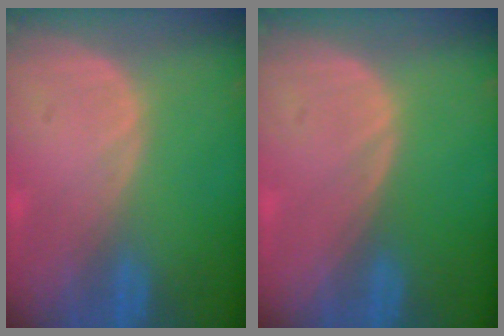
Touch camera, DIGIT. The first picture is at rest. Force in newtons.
{"total": 0.0}